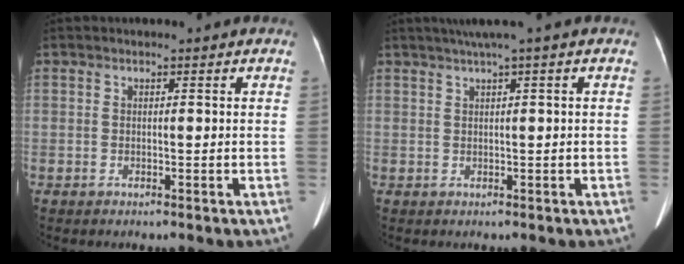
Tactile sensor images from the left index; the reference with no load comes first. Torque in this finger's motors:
{"motor_torque": [0.59, -1.55, 0.03, 0.01]}